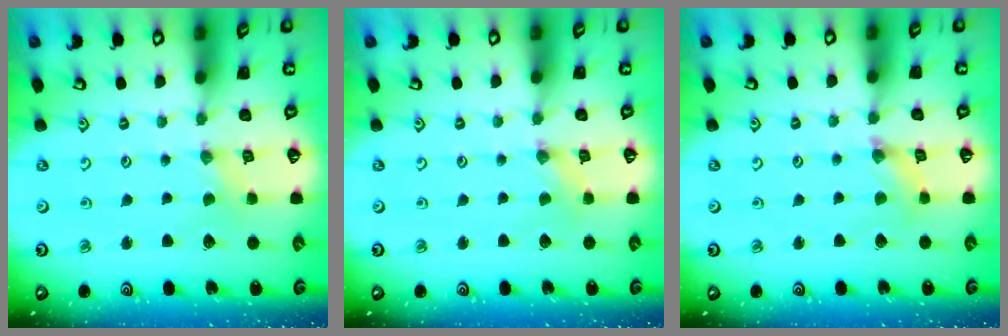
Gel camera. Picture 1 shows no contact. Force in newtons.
{"total": 1.2, "press": 1.2, "slide": 0.2}
{"total": 2.2, "press": 2.2, "slide": 0.4}